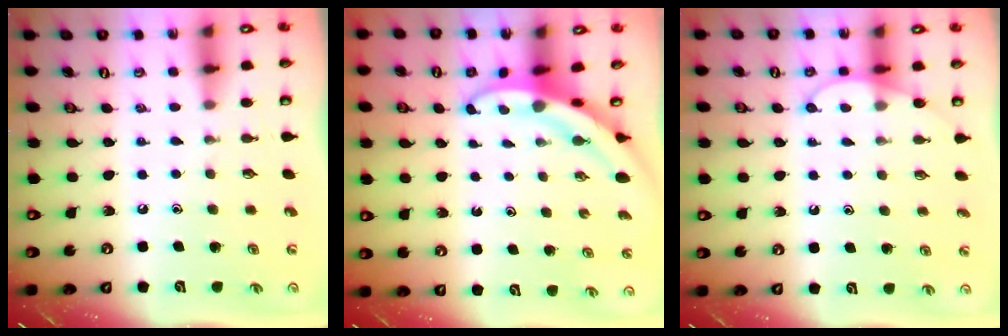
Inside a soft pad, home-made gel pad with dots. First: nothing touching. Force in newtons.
{"total": 3.0, "press": 3.0, "slide": 0.3}
{"total": 6.5, "press": 6.5, "slide": 0.5}